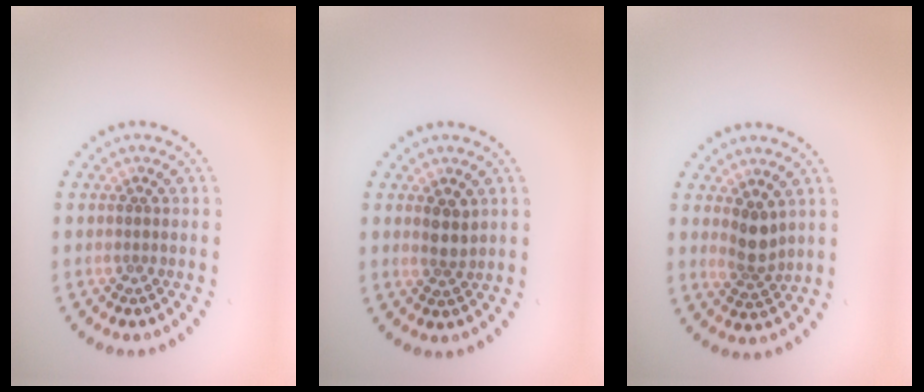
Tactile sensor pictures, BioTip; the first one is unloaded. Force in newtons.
{"total": 1.9, "press": 1.7, "slide": 0.8}
{"total": 2.4, "press": 1.9, "slide": 1.4}